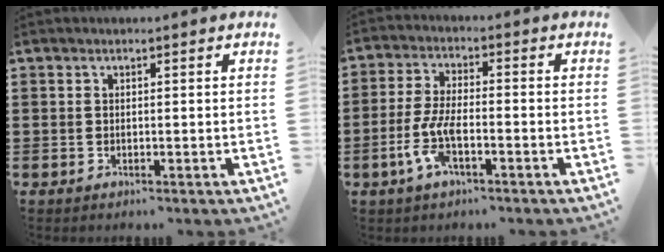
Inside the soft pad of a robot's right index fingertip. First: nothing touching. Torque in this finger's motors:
{"motor_torque": [1.09, 1.05, 0.16, 0.13]}